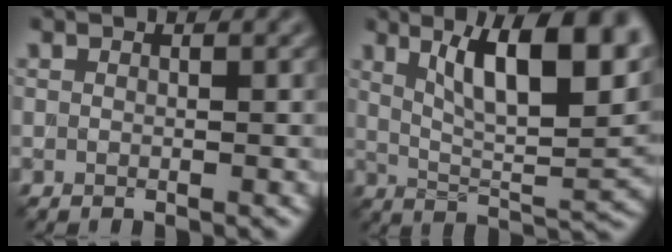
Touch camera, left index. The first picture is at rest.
{"total": 11.4, "force": [5.1, 3.5, 9.6], "torque": [-0.128, 0.003, 0.080]}